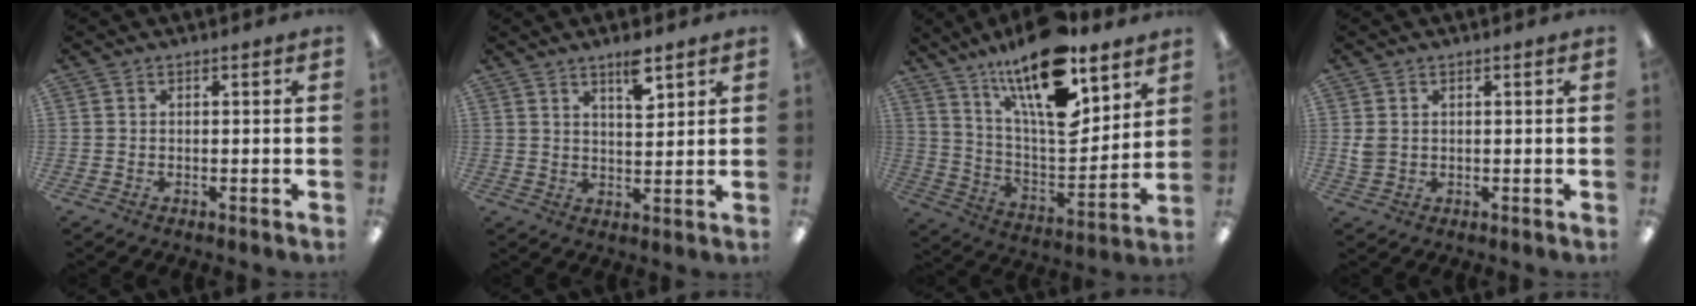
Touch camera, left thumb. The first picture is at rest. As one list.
[{"total": 6.6, "force": [4.6, 2.1, 4.3], "torque": [-0.063, -0.025, 0.074]}, {"total": 21.2, "force": [14.3, 7.3, 13.9], "torque": [-0.250, -0.099, 0.239]}, {"total": 2.5, "force": [0.8, 2.0, 1.3], "torque": [-0.018, 0.000, 0.013]}]